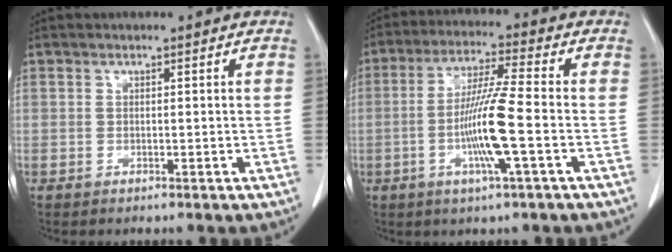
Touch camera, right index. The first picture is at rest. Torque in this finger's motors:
{"motor_torque": [2.14, 0.00, 1.05, 0.17]}